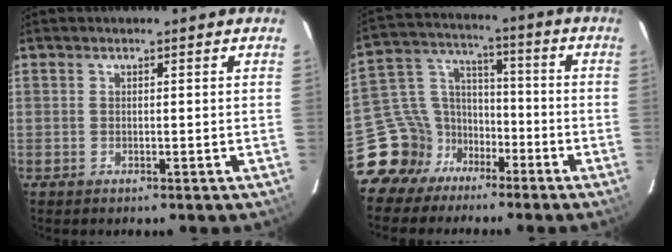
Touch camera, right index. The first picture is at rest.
{"total": 11.6, "force": [-8.0, 8.1, 1.9], "torque": [-0.057, 0.052, -0.144]}